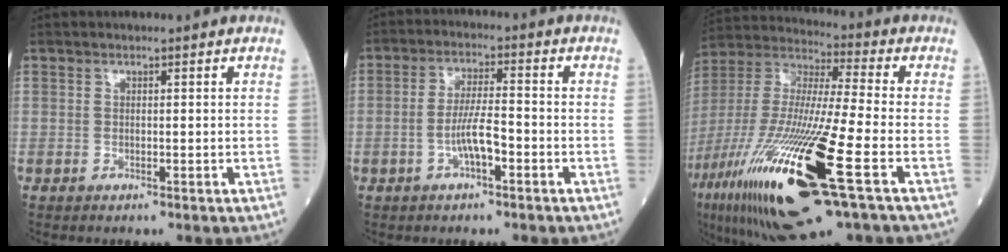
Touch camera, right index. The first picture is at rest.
{"total": 5.2, "force": [-2.0, 1.0, 4.7], "torque": [-0.092, 0.009, -0.036]}
{"total": 28.9, "force": [-11.7, 3.9, 26.2], "torque": [-0.568, -0.066, -0.211]}